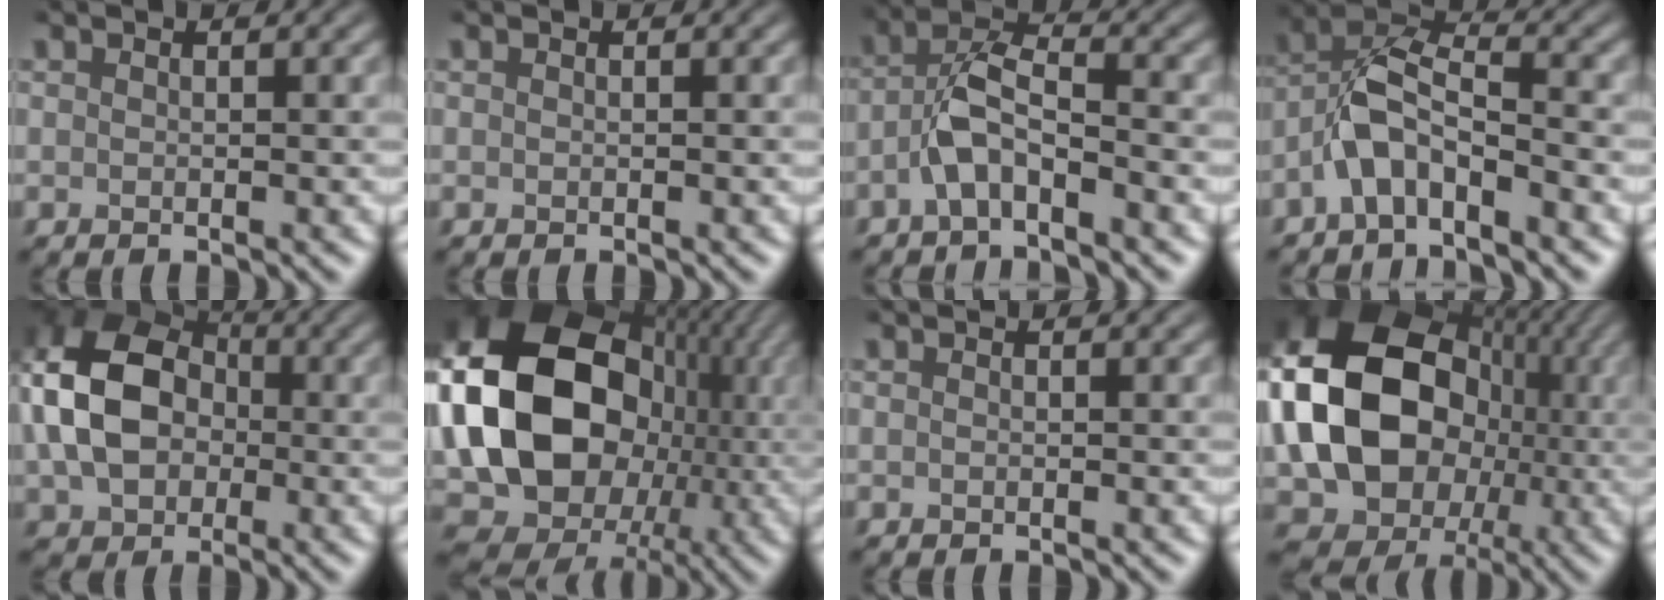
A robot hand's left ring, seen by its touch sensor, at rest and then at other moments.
{"total": 0.0}
{"total": 4.1, "force": [-2.1, 1.3, 3.2], "torque": [-0.062, 0.015, -0.049]}
{"total": 4.8, "force": [-2.8, 1.6, 3.6], "torque": [-0.071, 0.016, -0.062]}
{"total": 11.2, "force": [-0.3, 8.2, 7.6], "torque": [-0.156, 0.011, -0.018]}
{"total": 19.3, "force": [0.4, 15.3, 11.8], "torque": [-0.219, -0.009, 0.020]}
{"total": 0.0}
{"total": 17.6, "force": [-0.1, 14.1, 10.5], "torque": [-0.176, -0.007, -0.011]}